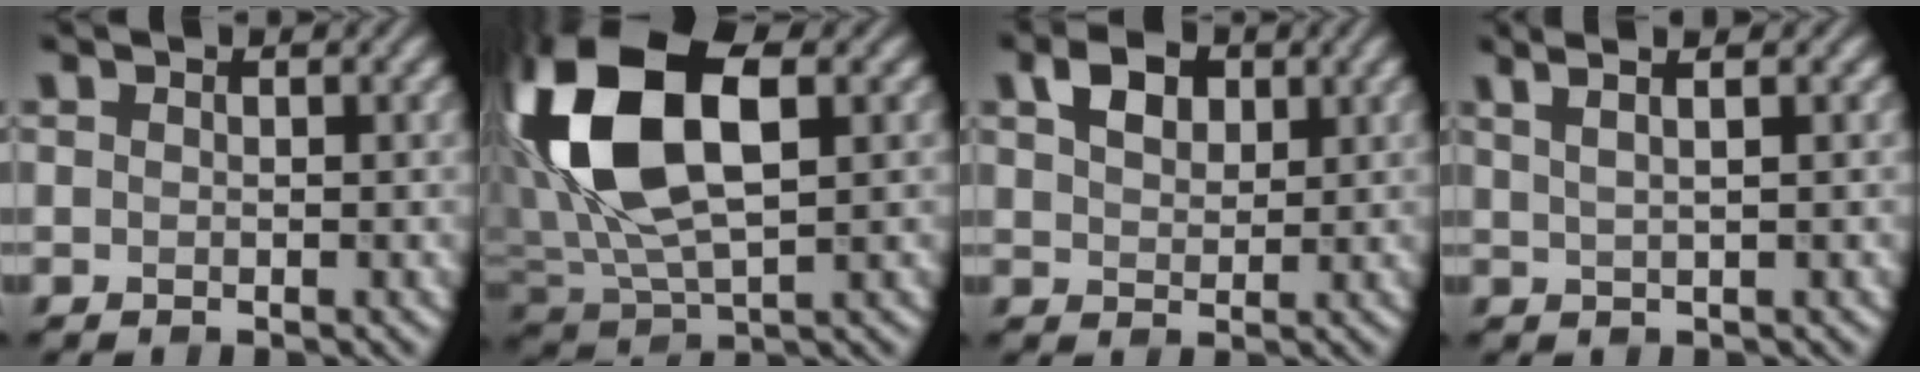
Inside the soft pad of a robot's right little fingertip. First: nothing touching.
{"total": 13.4, "force": [3.2, 7.1, 10.9], "torque": [-0.227, 0.017, 0.063]}
{"total": 3.4, "force": [1.7, 2.1, 1.9], "torque": [-0.041, 0.006, 0.030]}
{"total": 5.7, "force": [3.3, 2.4, 4.0], "torque": [-0.037, 0.041, 0.020]}